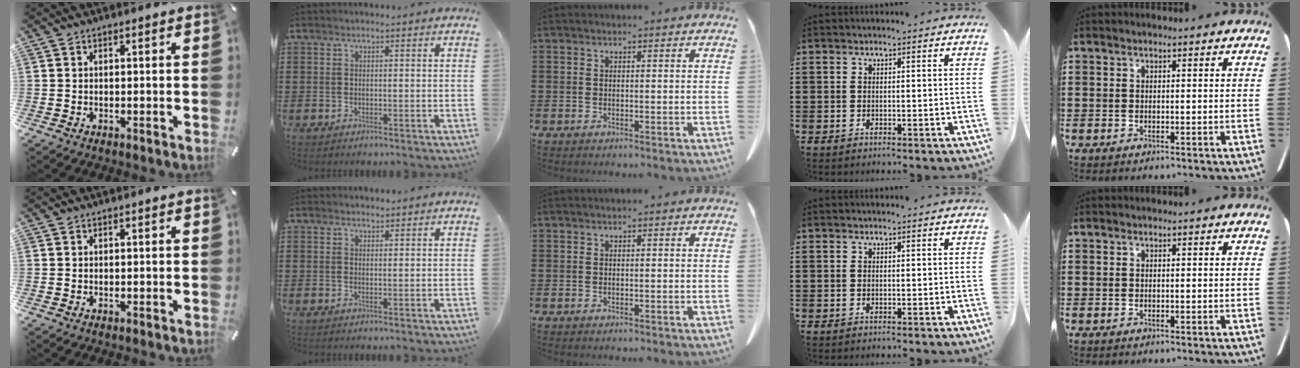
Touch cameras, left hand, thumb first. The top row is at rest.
{"index": {"total": 0.9, "force": [0.9, 0.1, -0.2], "torque": [0.001, 0.000, 0.018]}}